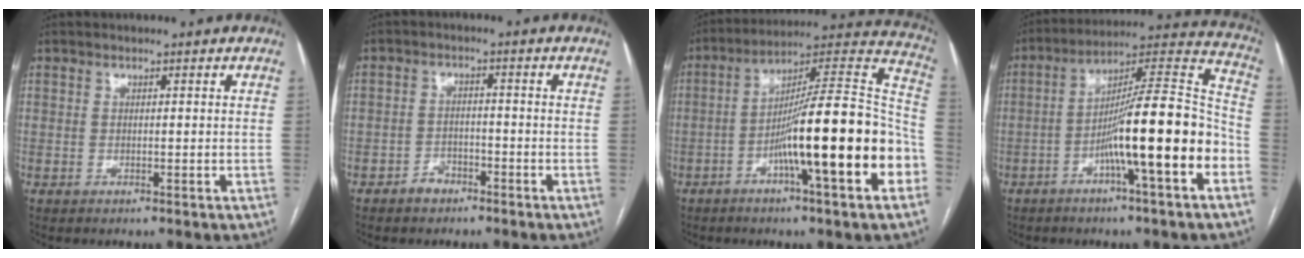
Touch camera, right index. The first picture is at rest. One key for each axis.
{"total": 3.0, "fx": -2.1, "fy": 2.0, "fz": 0.7, "tx": -0.008, "ty": 0.009, "tz": -0.037}
{"total": 21.9, "fx": -6.6, "fy": 1.4, "fz": 20.9, "tx": -0.270, "ty": 0.017, "tz": -0.103}
{"total": 17.0, "fx": -5.8, "fy": 0.7, "fz": 16.0, "tx": -0.249, "ty": 0.015, "tz": -0.094}